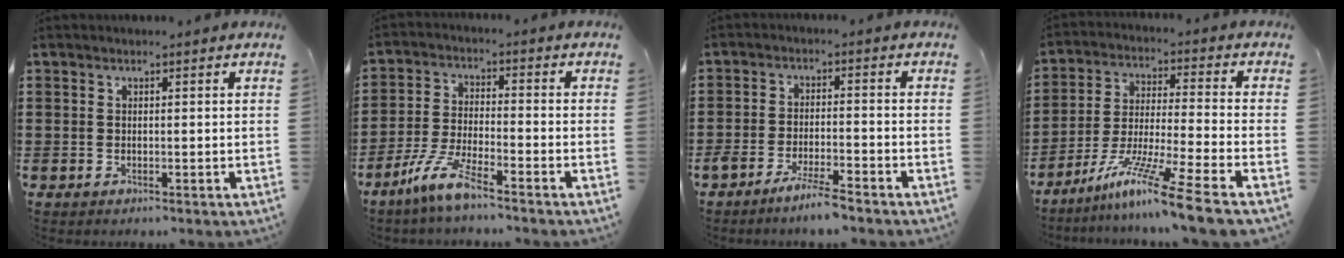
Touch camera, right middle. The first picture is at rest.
{"total": 6.5, "force": [-4.9, 0.4, 4.3], "torque": [-0.109, -0.016, -0.099]}
{"total": 4.5, "force": [-3.8, 0.0, 2.4], "torque": [-0.044, -0.005, -0.070]}
{"total": 11.4, "force": [-8.6, -0.7, 7.4], "torque": [-0.138, 0.000, -0.170]}